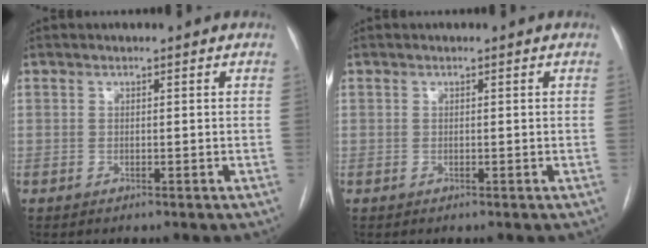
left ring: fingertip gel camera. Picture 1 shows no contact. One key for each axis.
{"total": 0.0}